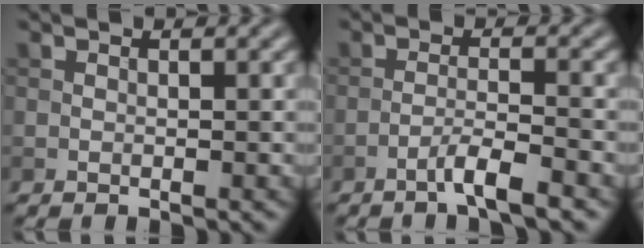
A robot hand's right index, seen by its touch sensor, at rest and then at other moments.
{"total": 3.0, "force": [-2.0, 0.1, 2.2], "torque": [-0.036, 0.009, -0.045]}